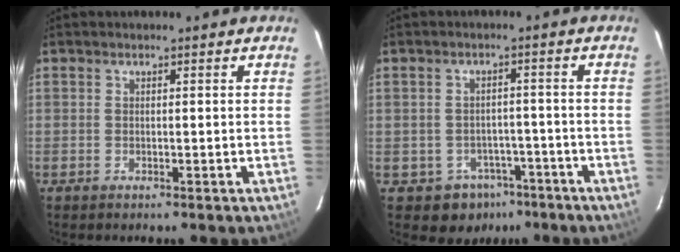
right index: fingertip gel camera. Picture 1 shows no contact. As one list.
[{"total": 6.3, "force": [-3.7, 5.0, 0.7], "torque": [-0.019, 0.031, -0.036]}]